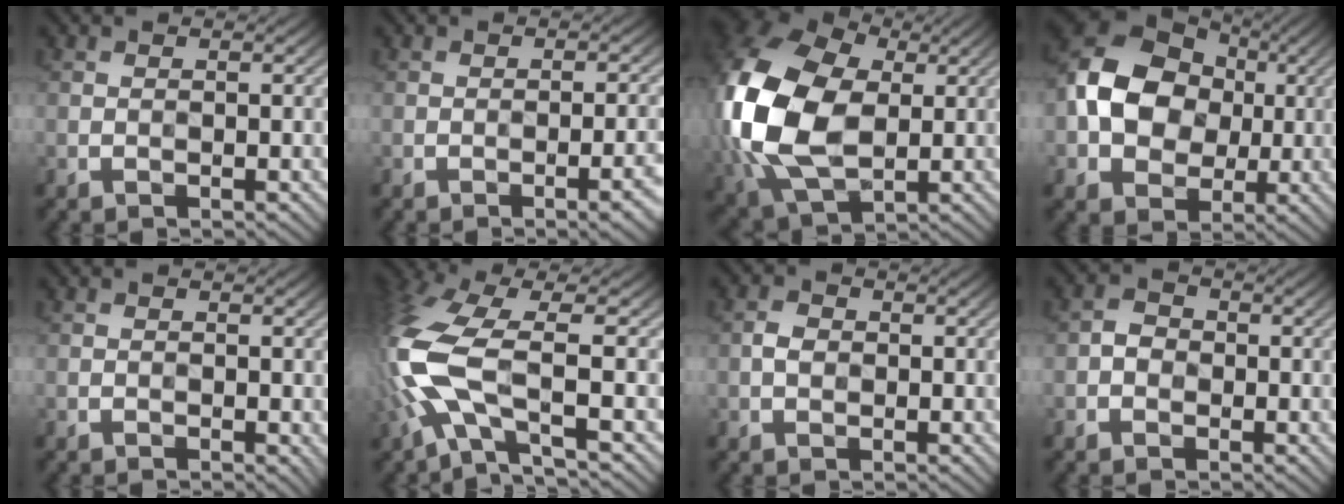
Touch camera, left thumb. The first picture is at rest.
{"total": 3.8, "force": [-1.5, 0.9, 3.3], "torque": [-0.041, 0.006, -0.021]}
{"total": 20.4, "force": [1.2, 14.4, 14.4], "torque": [-0.374, -0.027, 0.044]}
{"total": 13.5, "force": [0.7, 10.5, 8.5], "torque": [-0.181, 0.017, 0.001]}
{"total": 0.6, "force": [-0.2, 0.3, 0.5], "torque": [-0.008, -0.004, -0.002]}
{"total": 11.4, "force": [-2.0, 3.8, 10.5], "torque": [-0.261, -0.004, -0.057]}
{"total": 1.9, "force": [-0.1, 1.5, 1.2], "torque": [-0.027, 0.001, -0.006]}
{"total": 2.2, "force": [-0.5, 1.8, 1.1], "torque": [-0.020, -0.001, -0.015]}